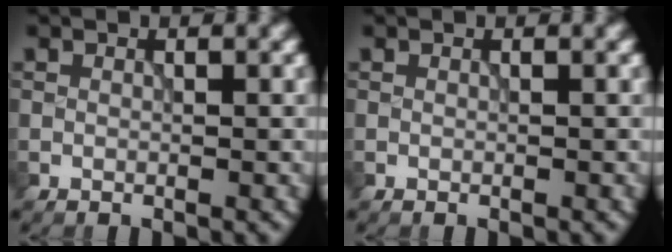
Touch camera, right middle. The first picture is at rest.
{"total": 0.0}